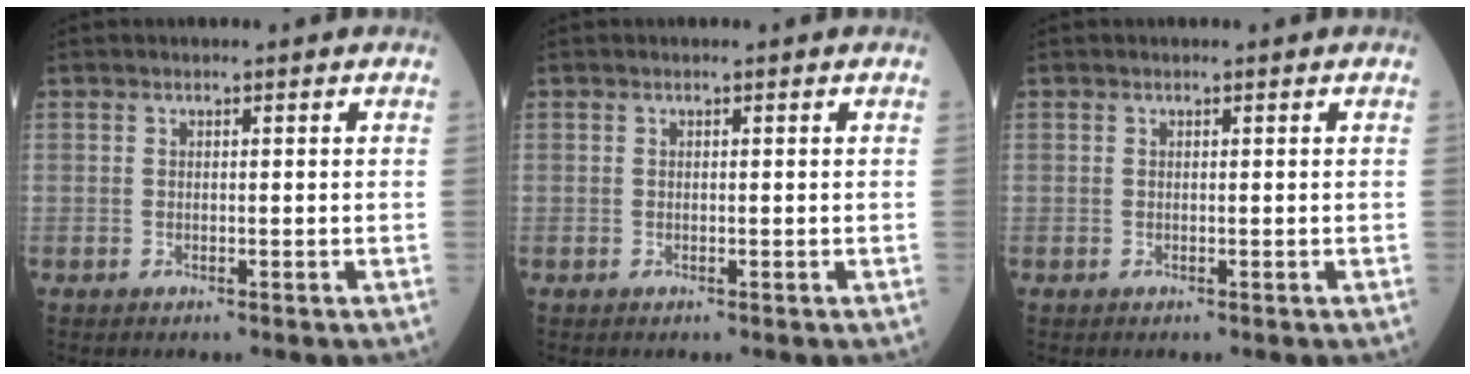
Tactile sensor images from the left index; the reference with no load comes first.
{"total": 0.0}
{"total": 0.0}